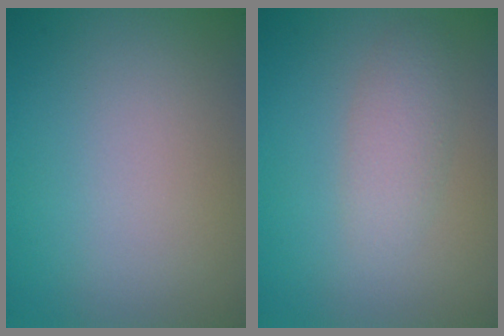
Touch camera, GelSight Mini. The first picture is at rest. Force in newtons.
{"total": 2.2, "press": 2.2, "slide": 0.1}